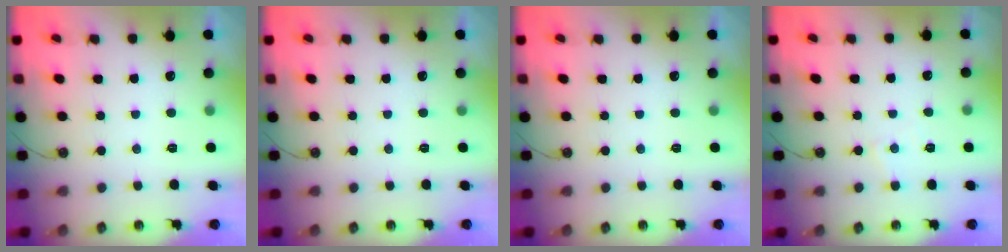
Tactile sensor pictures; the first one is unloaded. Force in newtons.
{"total": 0.0}
{"total": 0.0}
{"total": 3.8, "press": 3.7, "slide": 0.5}